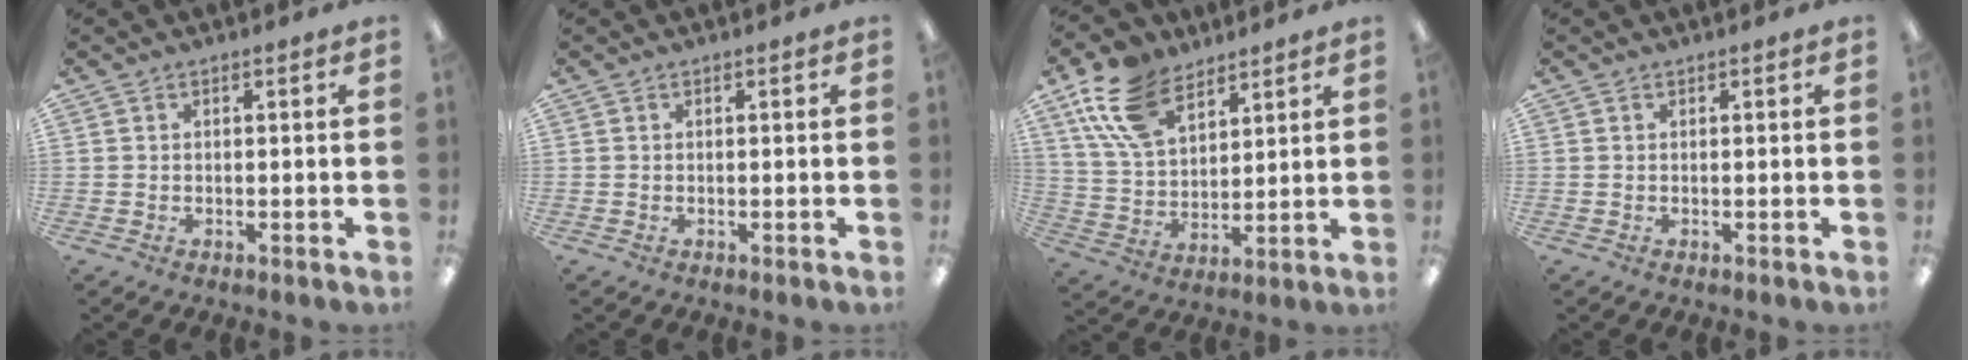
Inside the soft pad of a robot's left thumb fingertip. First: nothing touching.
{"total": 0.0}
{"total": 15.7, "force": [9.6, 8.8, 8.7], "torque": [-0.190, -0.022, 0.185]}
{"total": 0.0}